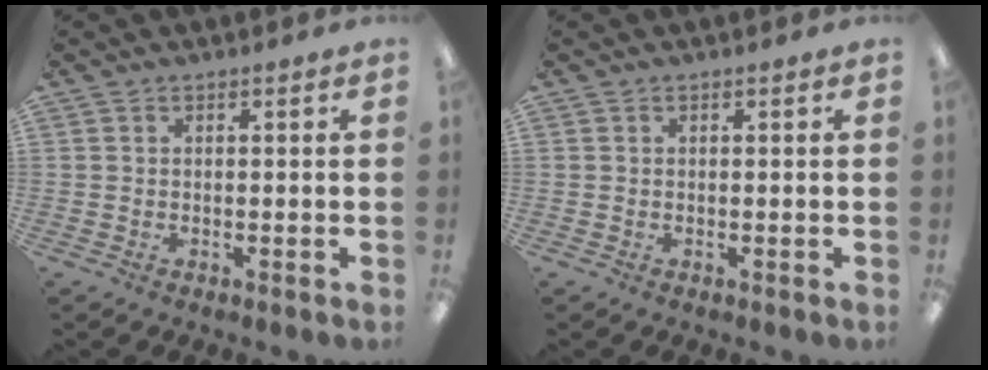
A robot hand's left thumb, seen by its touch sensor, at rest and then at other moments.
{"total": 0.0}